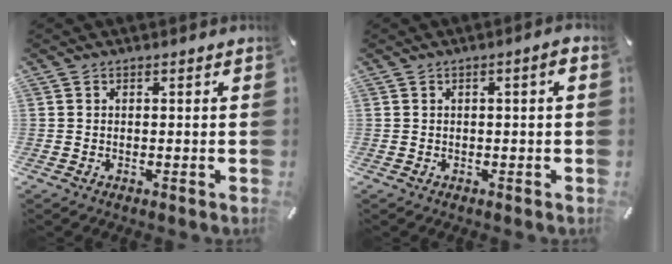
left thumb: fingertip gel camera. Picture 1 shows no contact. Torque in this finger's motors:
{"motor_torque": [-0.09, -0.38, 0.17, 0.13, 0.01]}